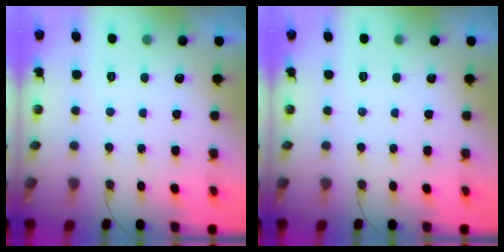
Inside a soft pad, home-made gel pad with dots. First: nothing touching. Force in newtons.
{"total": 0.0}